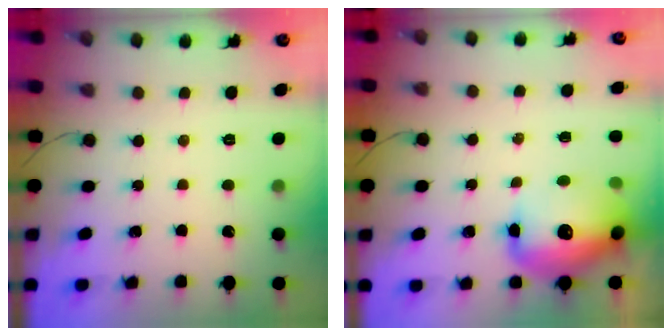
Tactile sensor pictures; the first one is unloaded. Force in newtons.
{"total": 15.0, "press": 14.7, "slide": 3.2}